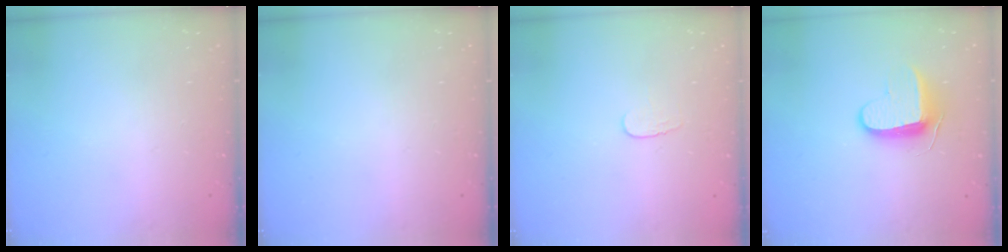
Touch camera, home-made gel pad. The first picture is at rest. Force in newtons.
{"total": 0.0}
{"total": 3.7, "press": 3.7, "slide": 0.4}
{"total": 9.1, "press": 9.1, "slide": 1.0}